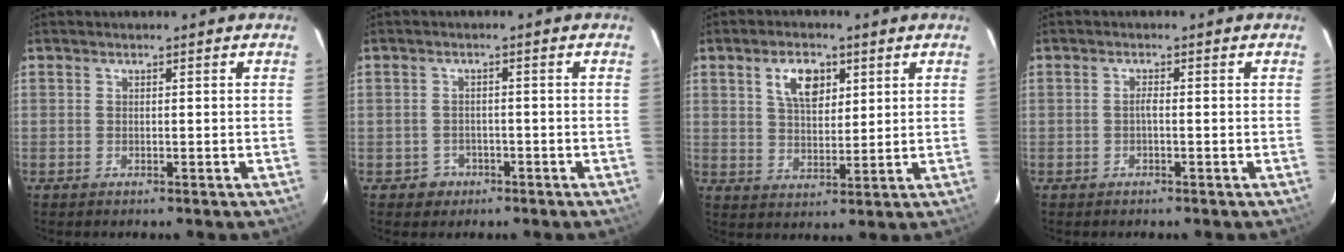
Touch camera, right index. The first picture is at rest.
{"total": 3.2, "force": [-1.5, 2.8, 0.2], "torque": [-0.012, 0.008, -0.020]}
{"total": 7.3, "force": [3.4, 3.9, 5.2], "torque": [-0.090, 0.011, 0.063]}
{"total": 0.9, "force": [-0.3, 0.1, 0.8], "torque": [-0.016, 0.005, -0.008]}